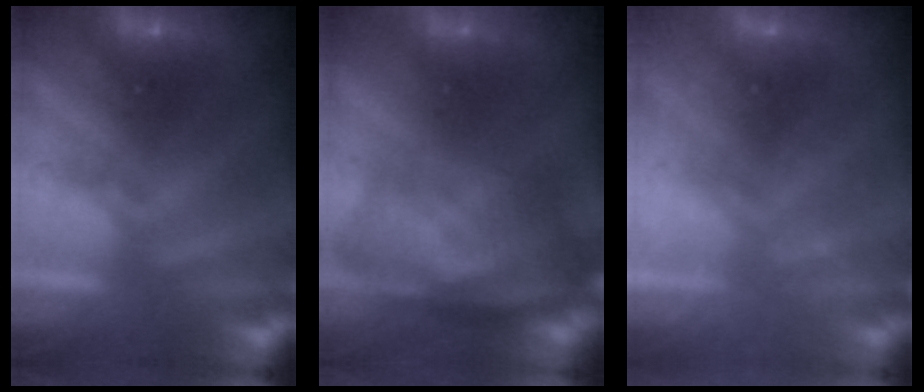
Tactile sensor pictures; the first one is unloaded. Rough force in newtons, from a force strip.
{"total": 7.6}
{"total": 2.2}